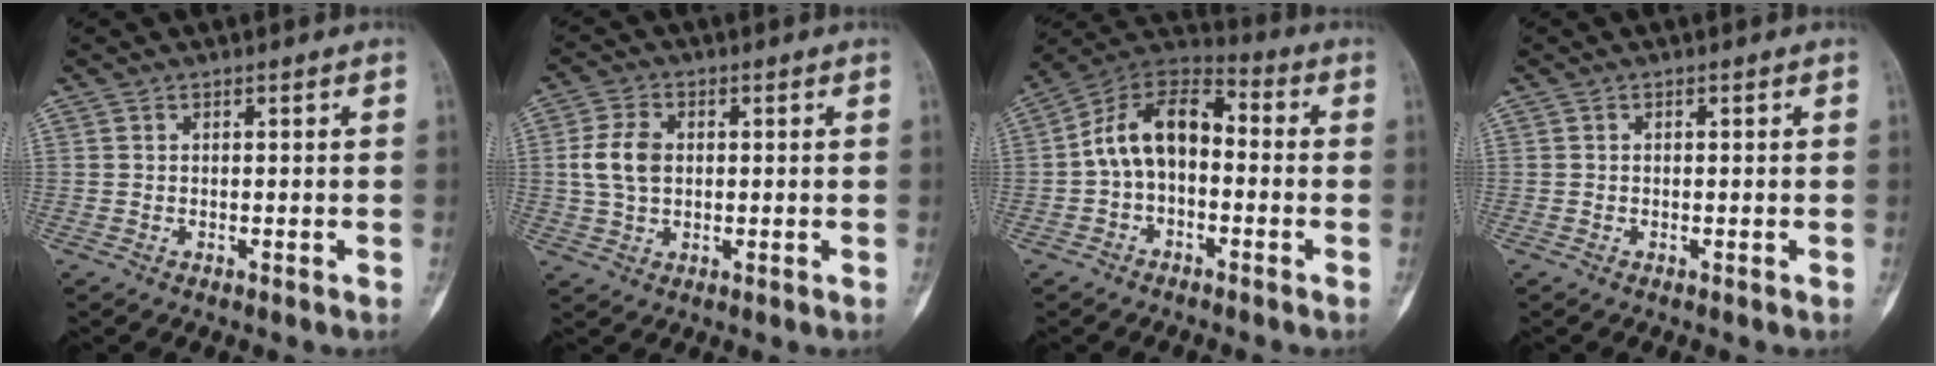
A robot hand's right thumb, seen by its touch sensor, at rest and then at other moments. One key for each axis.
{"total": 6.7, "fx": 0.6, "fy": 4.6, "fz": 4.9, "tx": -0.096, "ty": 0.007, "tz": 0.011}
{"total": 12.2, "fx": -0.8, "fy": 7.7, "fz": 9.4, "tx": -0.147, "ty": 0.046, "tz": -0.031}
{"total": 0.0}